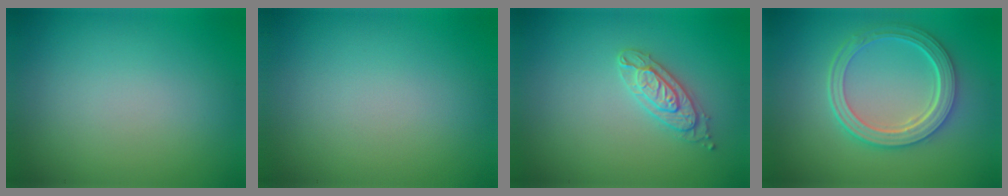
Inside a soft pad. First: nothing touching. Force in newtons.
{"total": 0.0}
{"total": 2.5, "press": 2.4, "slide": 0.2}
{"total": 5.5, "press": 4.2, "slide": 3.5}